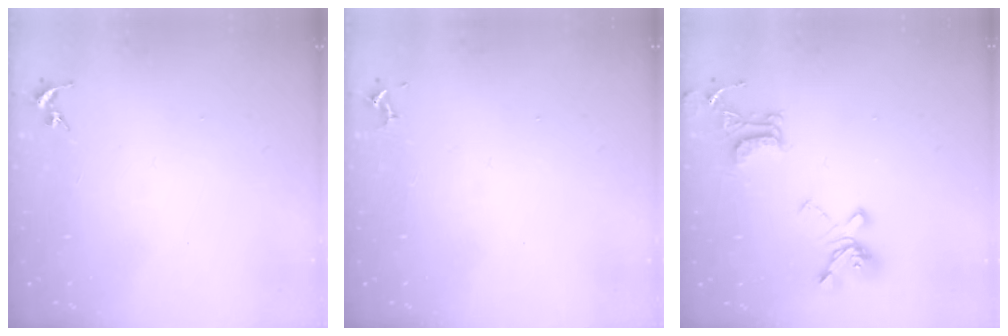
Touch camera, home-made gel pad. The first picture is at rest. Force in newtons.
{"total": 3.1, "press": 3.1, "slide": 0.4}
{"total": 18.4, "press": 18.3, "slide": 1.8}